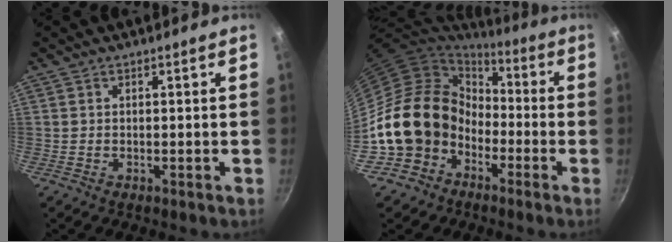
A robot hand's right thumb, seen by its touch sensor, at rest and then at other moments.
{"total": 16.6, "force": [-5.0, 13.8, 7.6], "torque": [-0.095, 0.057, -0.078]}